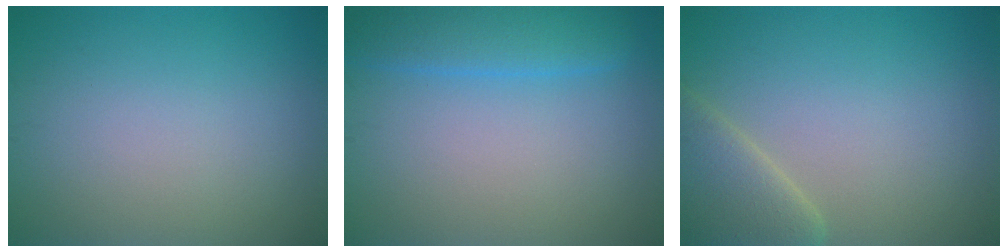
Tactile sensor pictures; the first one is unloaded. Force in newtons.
{"total": 4.1, "press": 4.1, "slide": 0.2}
{"total": 4.6, "press": 4.6, "slide": 0.4}